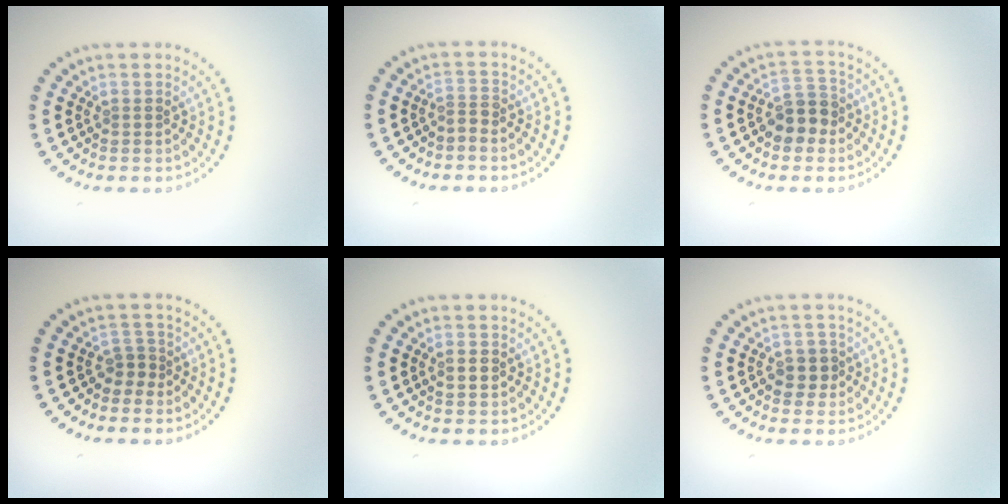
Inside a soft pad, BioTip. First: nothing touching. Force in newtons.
{"total": 1.1, "press": 0.6, "slide": 0.9}
{"total": 3.5, "press": 3.3, "slide": 1.1}
{"total": 1.4, "press": 1.1, "slide": 0.9}
{"total": 0.9, "press": 0.9, "slide": 0.0}
{"total": 1.7, "press": 1.6, "slide": 0.6}